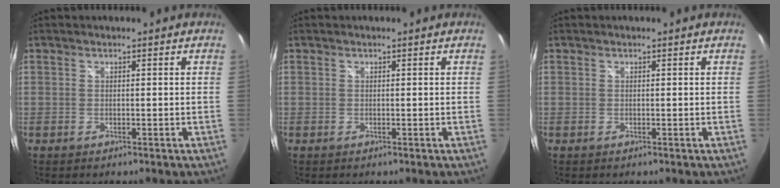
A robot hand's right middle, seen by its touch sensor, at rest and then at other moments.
{"total": 0.0}
{"total": 0.0}